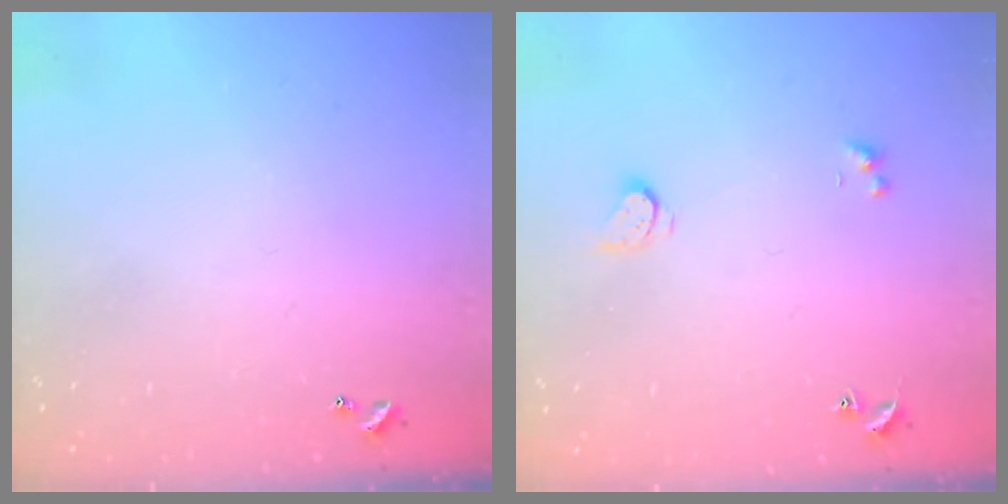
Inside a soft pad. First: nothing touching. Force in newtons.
{"total": 1.5, "press": 1.4, "slide": 0.4}